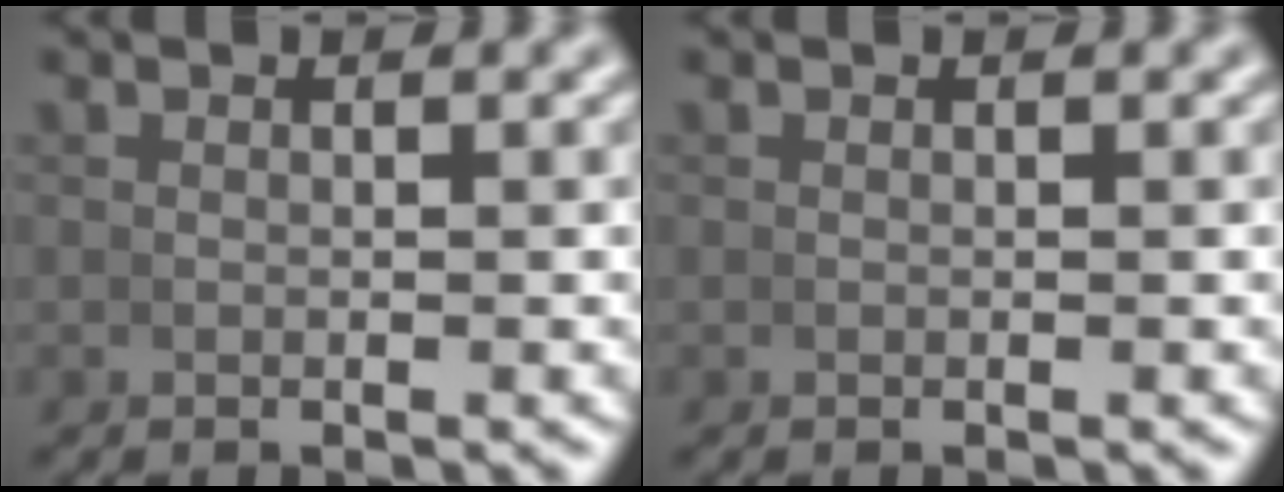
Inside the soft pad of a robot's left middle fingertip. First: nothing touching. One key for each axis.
{"total": 0.0}